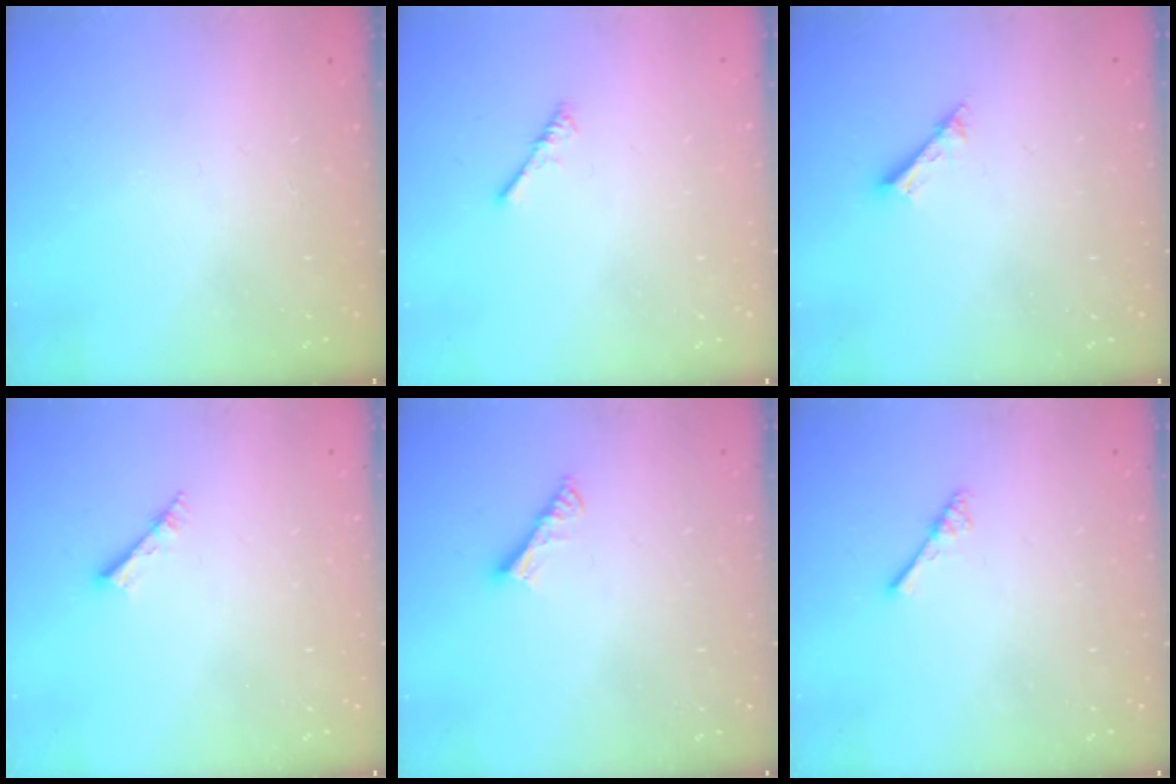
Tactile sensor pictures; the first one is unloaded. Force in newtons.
{"total": 0.9, "press": 0.9, "slide": 0.3}
{"total": 2.5, "press": 2.5, "slide": 0.1}
{"total": 2.7, "press": 2.7, "slide": 0.3}
{"total": 5.4, "press": 5.4, "slide": 0.2}
{"total": 2.5, "press": 2.5, "slide": 0.4}